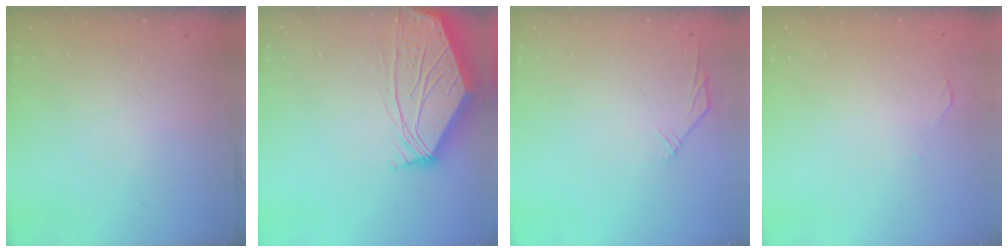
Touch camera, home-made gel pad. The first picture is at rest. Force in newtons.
{"total": 6.4, "press": 6.3, "slide": 1.0}
{"total": 5.4, "press": 5.4, "slide": 0.7}
{"total": 1.8, "press": 1.8, "slide": 0.4}